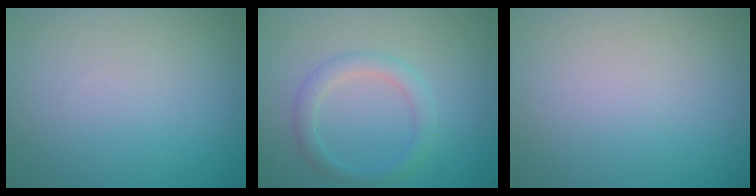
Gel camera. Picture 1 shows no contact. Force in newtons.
{"total": 2.4, "press": 2.4, "slide": 0.1}
{"total": 0.0}